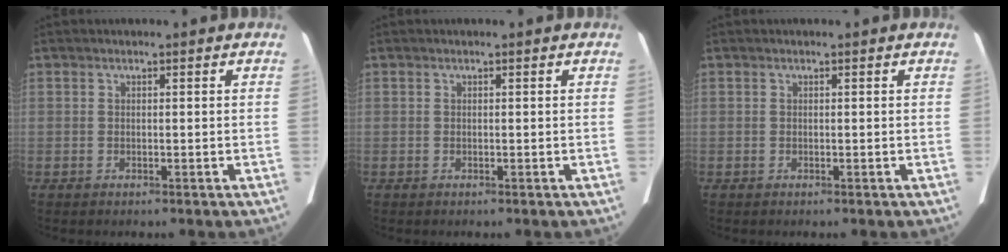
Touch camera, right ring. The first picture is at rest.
{"total": 0.0}
{"total": 0.0}